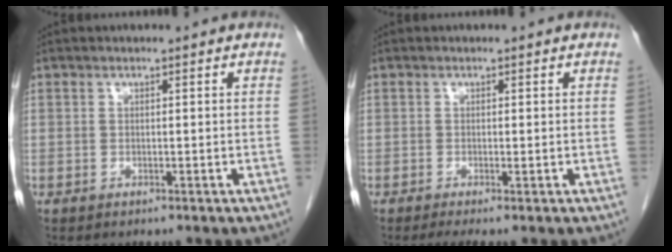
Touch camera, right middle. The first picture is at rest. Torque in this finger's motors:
{"motor_torque": [0.09, 0.11, 0.06, 0.02]}